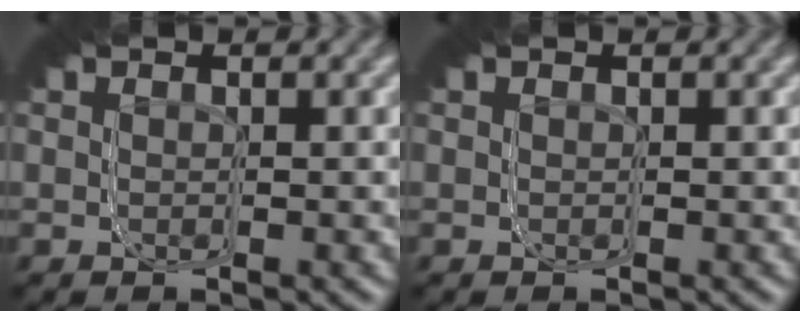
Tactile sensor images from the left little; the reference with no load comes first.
{"total": 0.0}